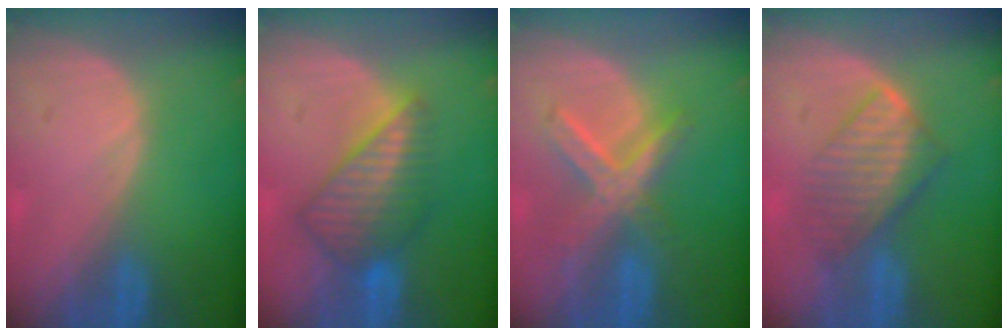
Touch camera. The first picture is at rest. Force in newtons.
{"total": 7.5, "press": 6.9, "slide": 2.9}
{"total": 7.2, "press": 6.4, "slide": 3.4}
{"total": 6.6, "press": 6.3, "slide": 1.9}